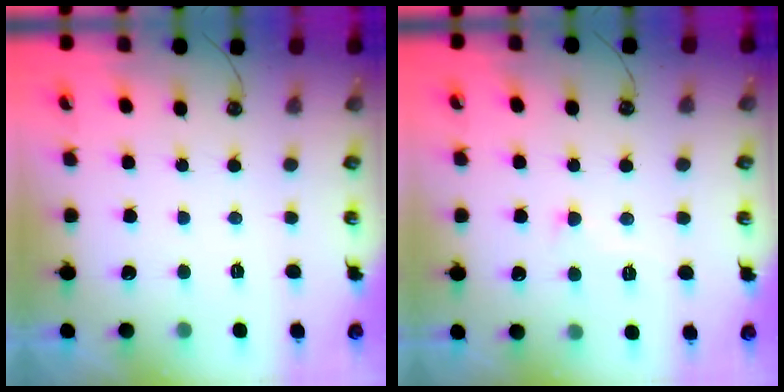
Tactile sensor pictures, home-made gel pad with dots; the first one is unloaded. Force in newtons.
{"total": 3.0, "press": 3.0, "slide": 0.4}